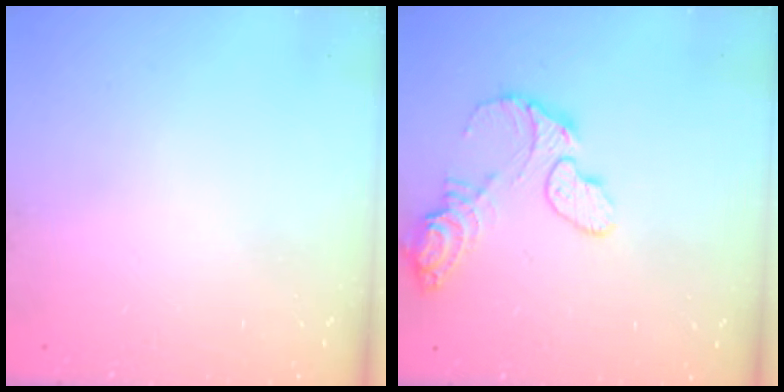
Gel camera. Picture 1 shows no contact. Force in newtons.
{"total": 11.6, "press": 11.5, "slide": 0.8}